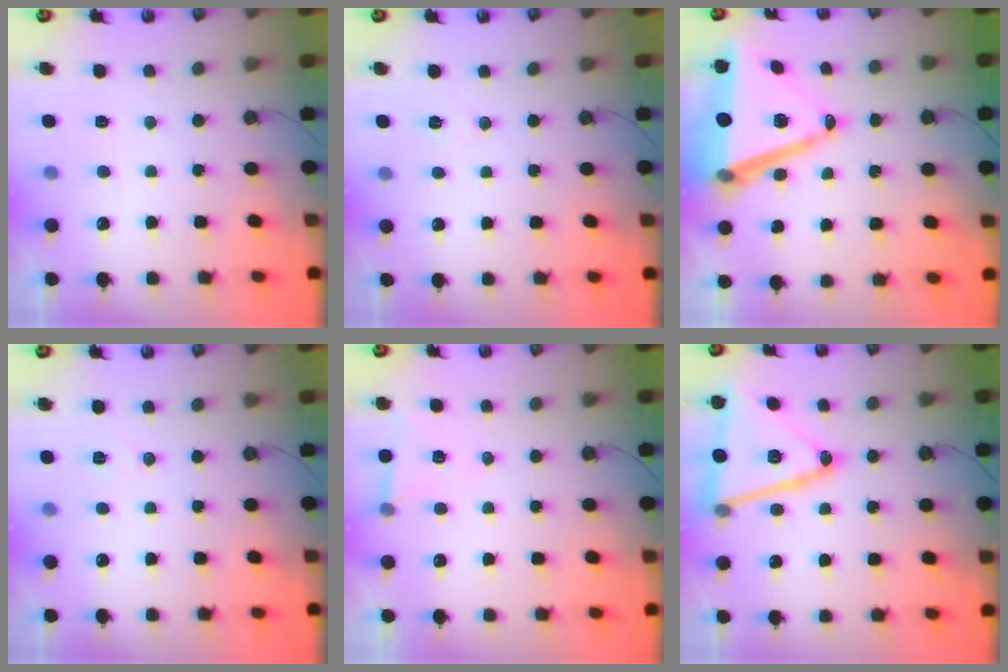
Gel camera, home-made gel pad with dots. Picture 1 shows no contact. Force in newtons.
{"total": 3.7, "press": 3.3, "slide": 1.7}
{"total": 15.6, "press": 15.1, "slide": 3.9}
{"total": 5.1, "press": 4.4, "slide": 2.6}
{"total": 6.5, "press": 4.8, "slide": 4.4}
{"total": 21.0, "press": 20.7, "slide": 3.5}